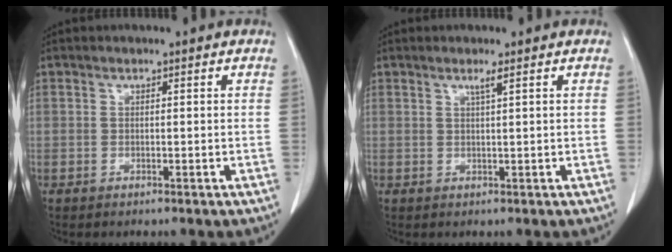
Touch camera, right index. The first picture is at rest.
{"total": 1.2, "force": [0.7, -0.4, 0.9], "torque": [-0.026, -0.004, 0.017]}